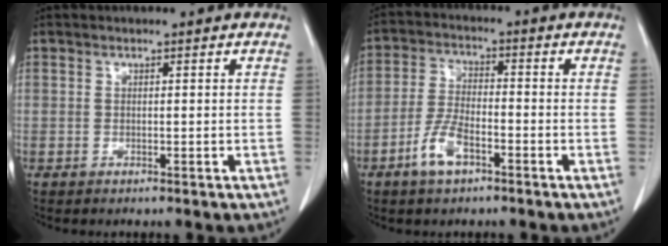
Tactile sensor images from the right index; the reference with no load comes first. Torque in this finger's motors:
{"motor_torque": [0.22, 0.13, -0.06, -0.06]}